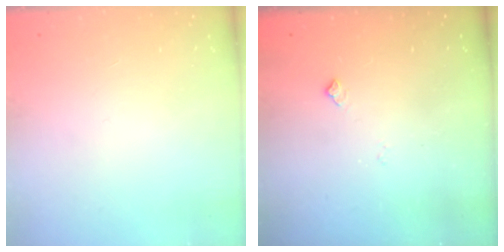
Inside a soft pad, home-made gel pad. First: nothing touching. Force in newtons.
{"total": 6.1, "press": 6.1, "slide": 0.7}